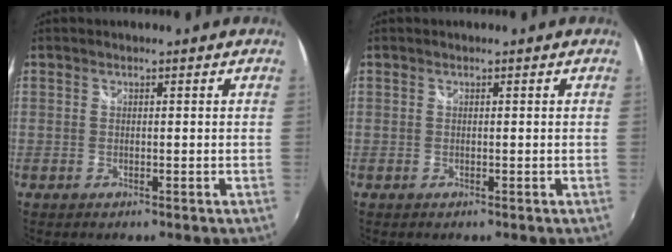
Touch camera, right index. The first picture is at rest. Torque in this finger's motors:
{"motor_torque": [0.01, 0.01, 0.00, 0.00]}